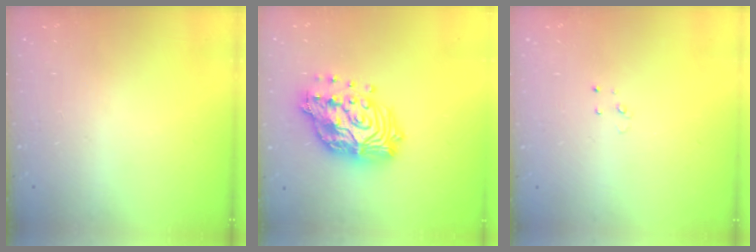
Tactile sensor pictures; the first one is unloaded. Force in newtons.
{"total": 20.2, "press": 20.1, "slide": 2.1}
{"total": 2.3, "press": 2.3, "slide": 0.2}